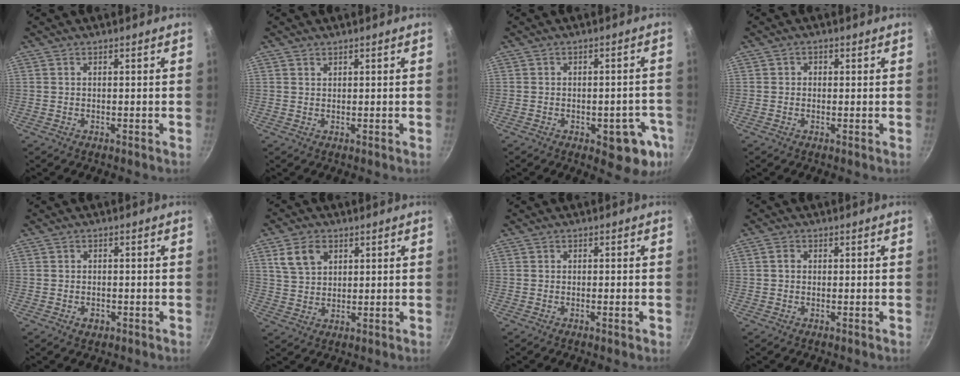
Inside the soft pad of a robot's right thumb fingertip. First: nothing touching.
{"total": 0.8, "force": [0.6, 0.5, 0.2], "torque": [-0.002, -0.001, 0.011]}
{"total": 10.5, "force": [-3.9, 5.3, 8.1], "torque": [-0.041, 0.015, -0.046]}
{"total": 1.3, "force": [0.2, 1.2, 0.5], "torque": [-0.002, 0.000, -0.001]}
{"total": 2.3, "force": [-1.0, 1.7, 1.2], "torque": [-0.014, 0.005, -0.014]}
{"total": 6.7, "force": [3.0, 4.8, 3.7], "torque": [-0.053, -0.004, 0.060]}
{"total": 1.2, "force": [-0.5, 0.2, 1.1], "torque": [-0.021, 0.002, -0.010]}
{"total": 1.0, "force": [0.3, 0.8, 0.5], "torque": [-0.007, 0.001, 0.004]}